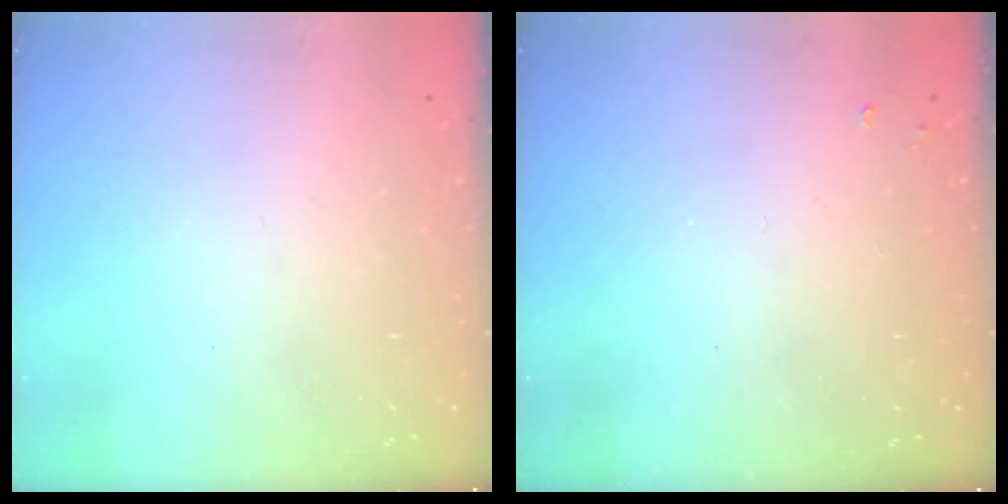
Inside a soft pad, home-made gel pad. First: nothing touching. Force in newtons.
{"total": 1.8, "press": 1.8, "slide": 0.3}